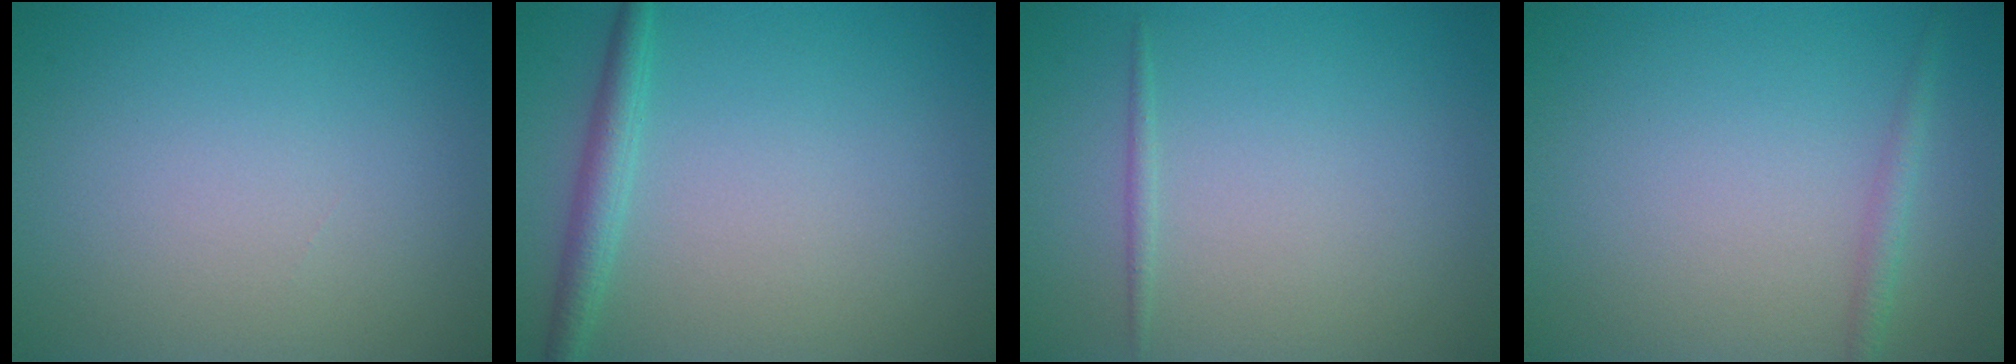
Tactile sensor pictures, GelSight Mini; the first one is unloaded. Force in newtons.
{"total": 2.2, "press": 2.2, "slide": 0.1}
{"total": 0.6, "press": 0.6, "slide": 0.0}
{"total": 1.3, "press": 1.3, "slide": 0.1}